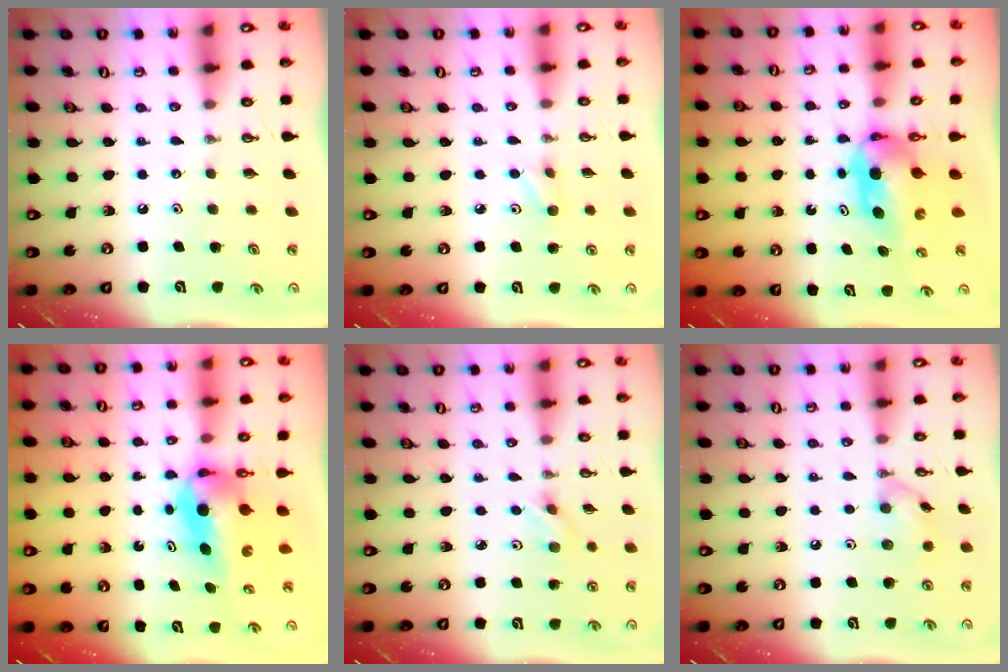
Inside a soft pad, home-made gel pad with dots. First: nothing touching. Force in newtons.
{"total": 4.2, "press": 4.1, "slide": 0.8}
{"total": 5.4, "press": 5.4, "slide": 0.5}
{"total": 6.6, "press": 6.2, "slide": 2.3}
{"total": 2.1, "press": 2.0, "slide": 0.6}
{"total": 8.7, "press": 8.7, "slide": 0.8}